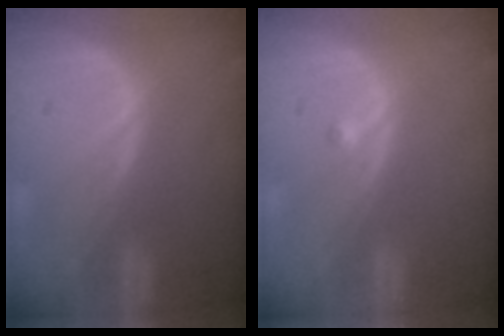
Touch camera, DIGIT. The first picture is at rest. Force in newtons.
{"total": 0.7, "press": 0.5, "slide": 0.4}